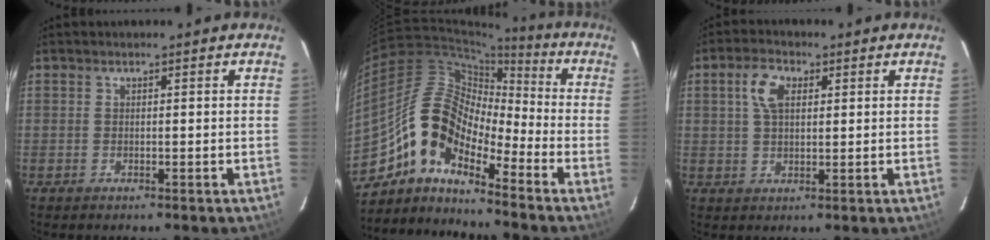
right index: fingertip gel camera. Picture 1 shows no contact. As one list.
[{"total": 12.1, "force": [-8.4, 5.2, 7.1], "torque": [-0.113, 0.019, -0.177]}, {"total": 5.3, "force": [1.7, 3.1, 3.9], "torque": [-0.076, 0.015, 0.034]}]